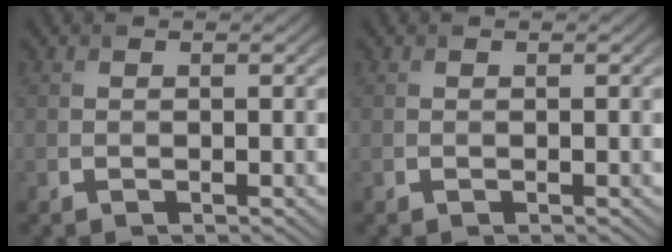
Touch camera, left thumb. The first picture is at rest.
{"total": 0.0}